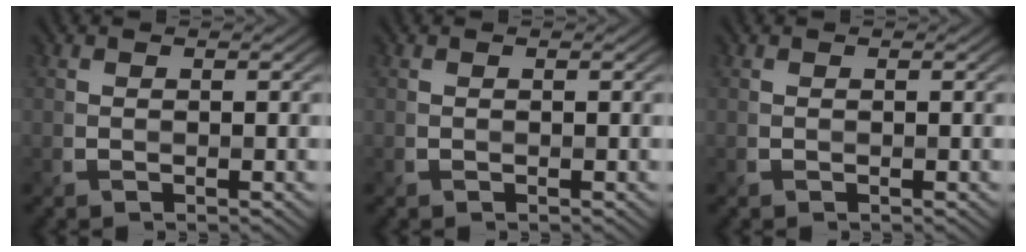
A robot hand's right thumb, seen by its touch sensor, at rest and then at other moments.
{"total": 0.0}
{"total": 0.0}